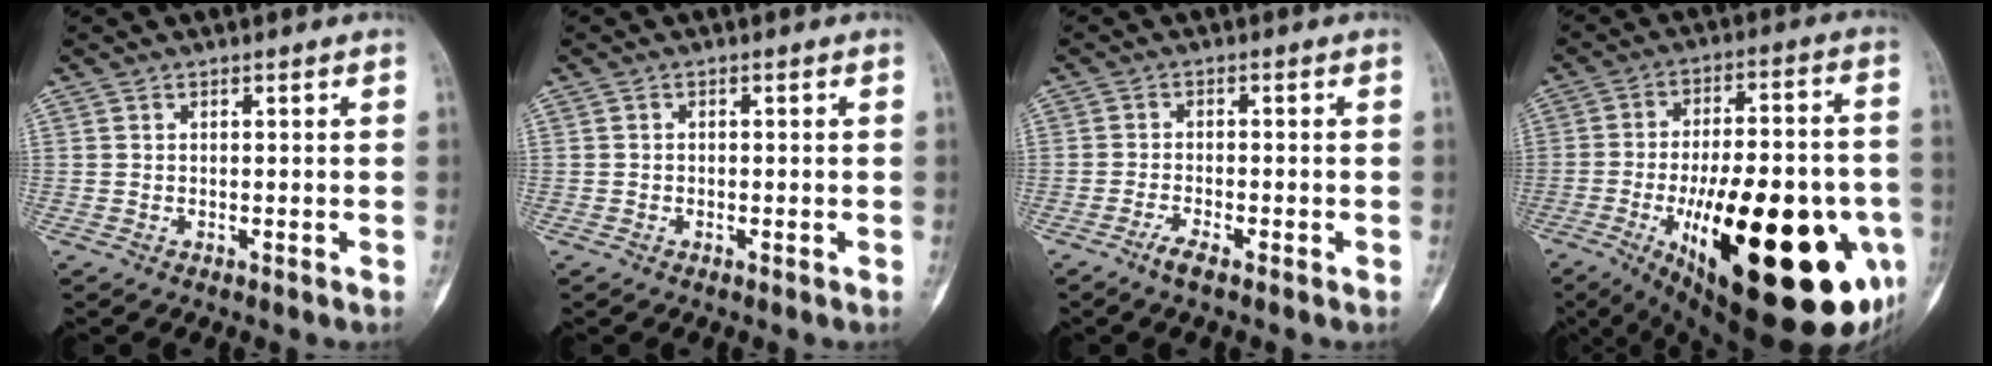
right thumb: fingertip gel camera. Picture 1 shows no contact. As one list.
[{"total": 0.6, "force": [-0.3, 0.6, 0.1], "torque": [0.006, 0.004, -0.009]}, {"total": 2.8, "force": [-2.0, 0.6, 1.9], "torque": [-0.048, 0.005, -0.042]}, {"total": 35.2, "force": [-11.0, 12.6, 30.9], "torque": [-0.407, 0.000, -0.143]}]